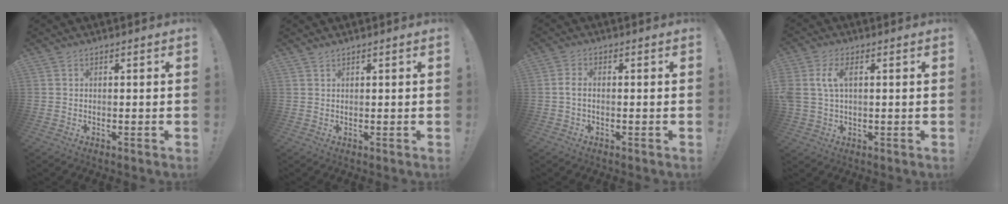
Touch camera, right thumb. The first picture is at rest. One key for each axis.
{"total": 1.0, "fx": 0.9, "fy": 0.3, "fz": 0.3, "tx": -0.003, "ty": -0.002, "tz": 0.017}
{"total": 2.7, "fx": -0.5, "fy": 1.3, "fz": 2.3, "tx": -0.047, "ty": 0.005, "tz": -0.010}
{"total": 7.3, "fx": 1.7, "fy": 4.1, "fz": 5.8, "tx": -0.123, "ty": 0.001, "tz": 0.029}